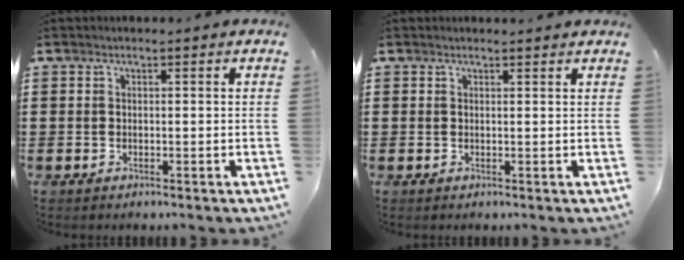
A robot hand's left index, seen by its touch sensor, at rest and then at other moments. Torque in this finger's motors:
{"motor_torque": [2.14, 0.00, -0.32, -0.06]}